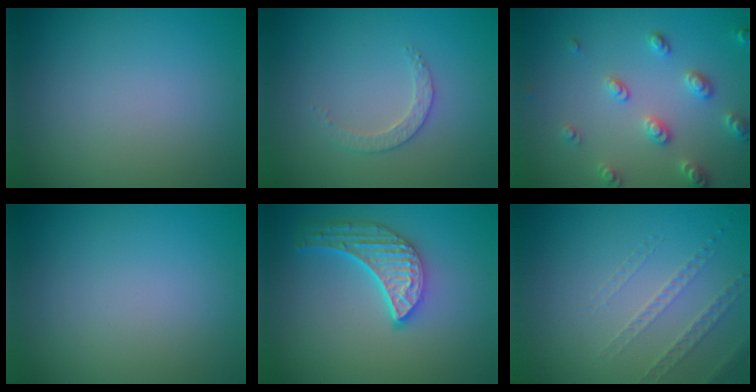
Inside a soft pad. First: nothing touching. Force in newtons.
{"total": 1.9, "press": 1.8, "slide": 0.6}
{"total": 2.9, "press": 2.9, "slide": 0.5}
{"total": 0.0}
{"total": 5.1, "press": 4.0, "slide": 3.2}
{"total": 1.4, "press": 1.0, "slide": 0.9}